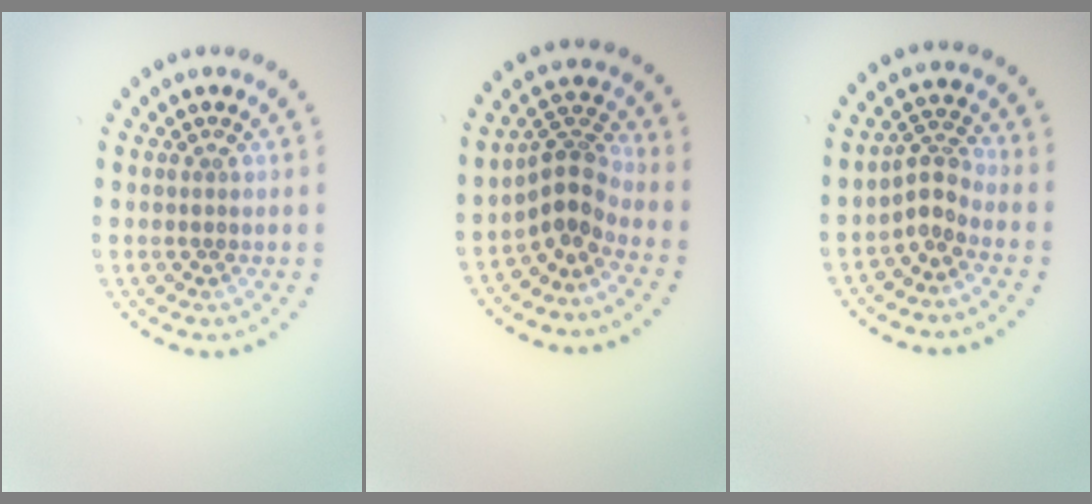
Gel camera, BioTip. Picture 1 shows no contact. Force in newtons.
{"total": 3.3, "press": 2.3, "slide": 2.4}
{"total": 2.3, "press": 1.5, "slide": 1.7}